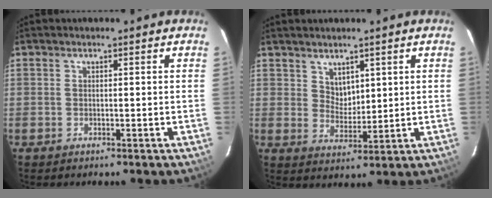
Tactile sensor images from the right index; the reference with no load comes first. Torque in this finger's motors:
{"motor_torque": [-0.19, -0.04, -0.06, 0.00]}